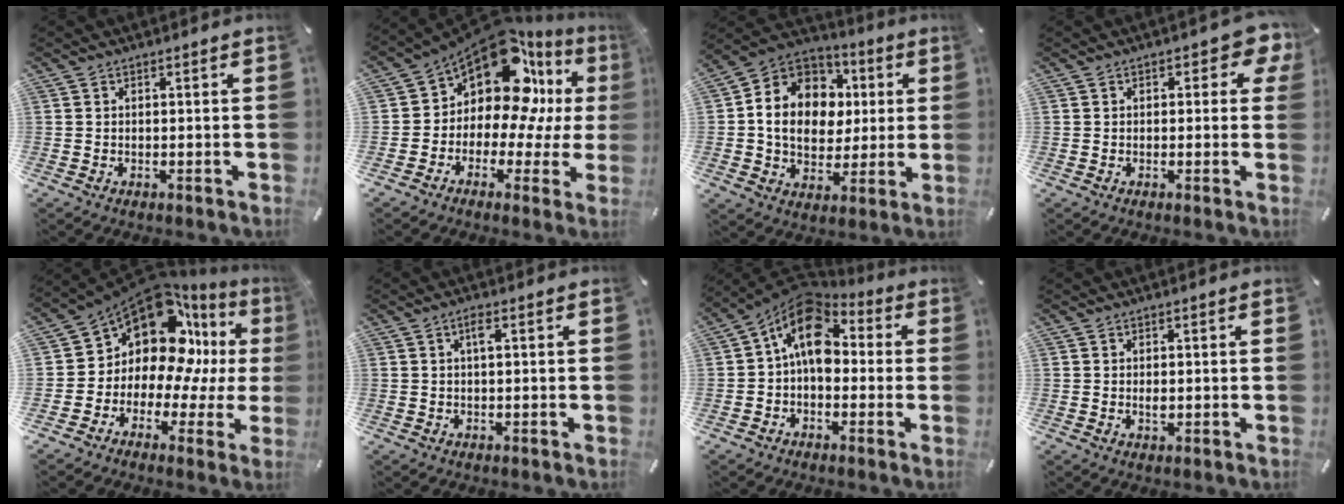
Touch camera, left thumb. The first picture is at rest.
{"total": 17.1, "force": [9.2, 10.0, 10.3], "torque": [-0.179, -0.089, 0.156]}
{"total": 13.2, "force": [1.3, 11.4, 6.5], "torque": [-0.131, 0.000, 0.026]}
{"total": 4.7, "force": [1.8, 2.7, 3.4], "torque": [-0.038, -0.002, 0.025]}
{"total": 15.6, "force": [8.0, 10.2, 8.7], "torque": [-0.167, -0.090, 0.133]}
{"total": 2.1, "force": [0.5, 0.5, 1.9], "torque": [-0.040, 0.004, 0.007]}
{"total": 12.6, "force": [2.0, 8.3, 9.3], "torque": [-0.162, 0.001, 0.033]}
{"total": 1.3, "force": [0.0, 0.8, 1.1], "torque": [-0.021, 0.002, -0.001]}